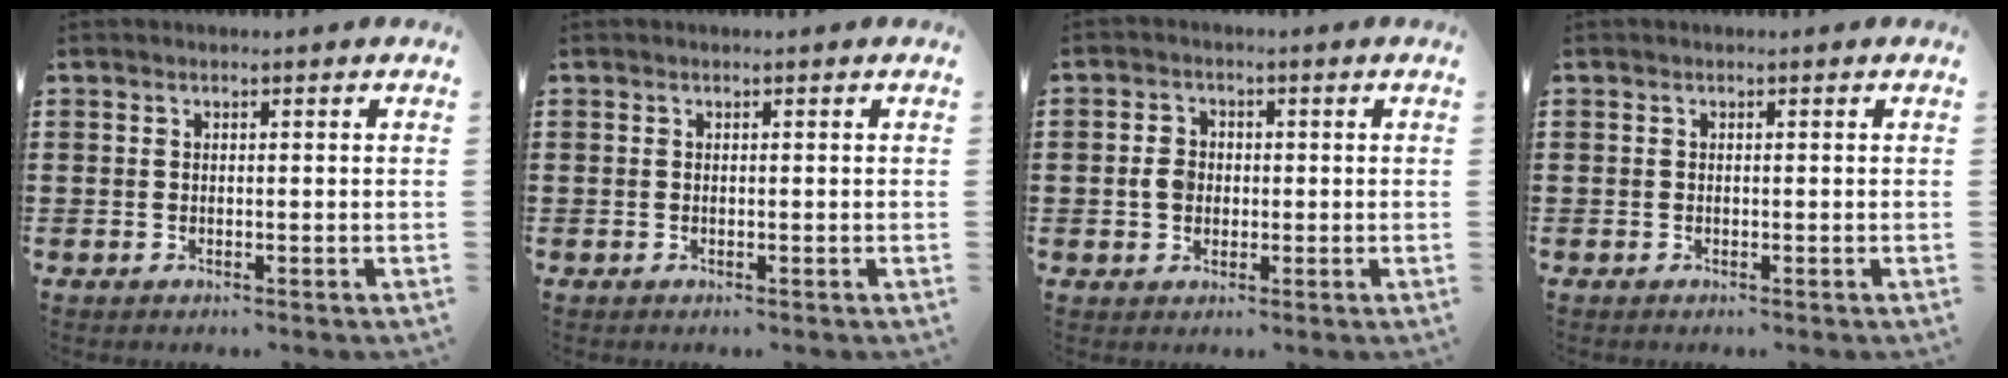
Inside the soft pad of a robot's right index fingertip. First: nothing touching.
{"total": 0.0}
{"total": 3.3, "force": [-0.2, 2.7, 1.9], "torque": [-0.051, 0.007, -0.008]}
{"total": 0.0}